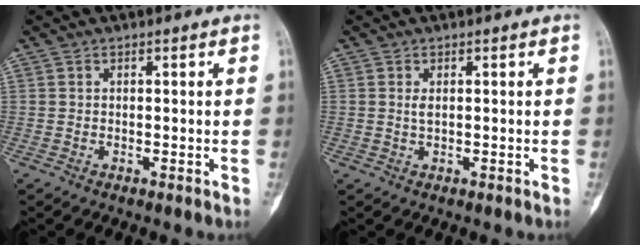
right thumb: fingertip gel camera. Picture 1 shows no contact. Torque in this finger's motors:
{"motor_torque": [0.60, -0.10, 0.01, -0.75, 0.04]}